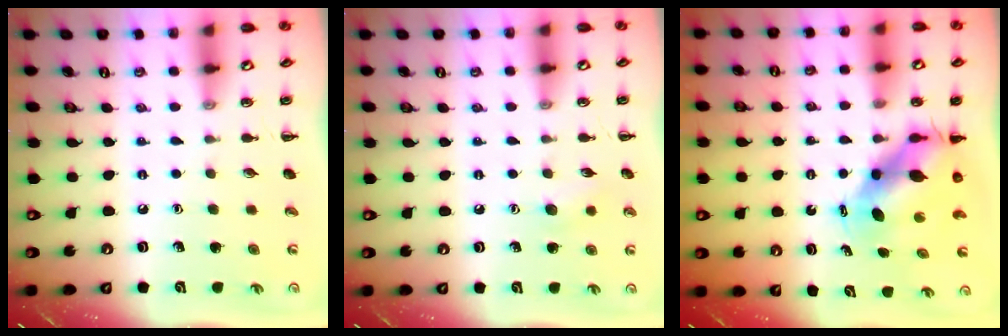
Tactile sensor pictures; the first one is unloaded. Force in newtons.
{"total": 6.4, "press": 6.2, "slide": 1.6}
{"total": 8.8, "press": 8.6, "slide": 1.5}